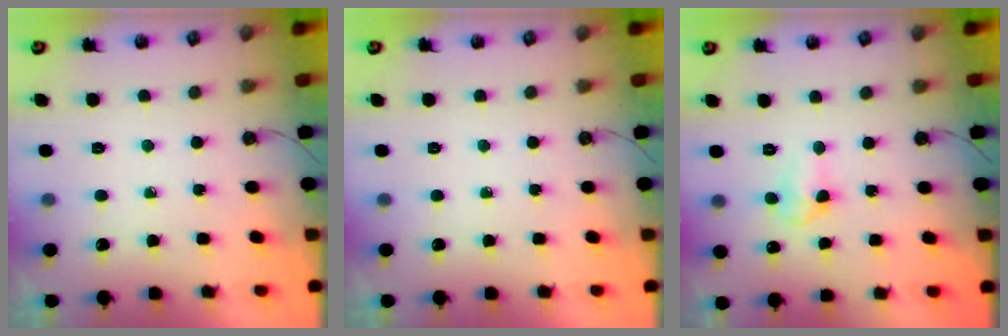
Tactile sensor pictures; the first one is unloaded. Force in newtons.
{"total": 0.0}
{"total": 4.7, "press": 4.6, "slide": 0.9}